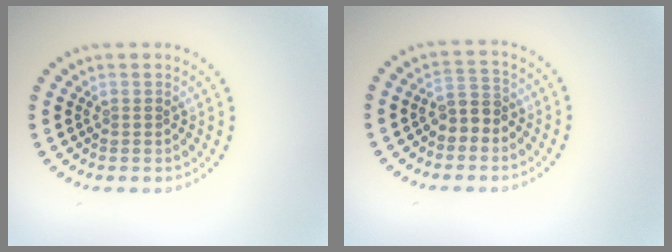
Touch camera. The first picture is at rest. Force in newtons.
{"total": 2.6, "press": 2.4, "slide": 0.9}